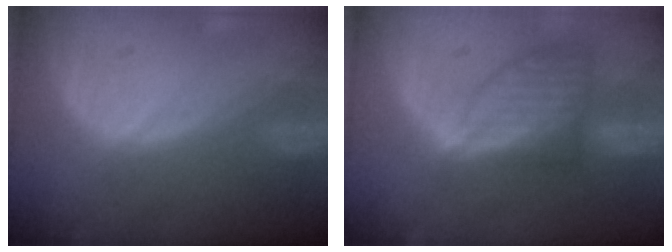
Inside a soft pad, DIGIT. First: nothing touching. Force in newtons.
{"total": 7.2, "press": 6.6, "slide": 2.8}